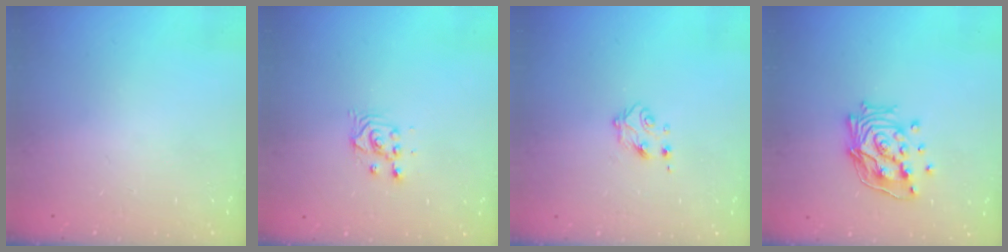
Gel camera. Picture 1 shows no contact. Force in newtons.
{"total": 2.8, "press": 2.8, "slide": 0.1}
{"total": 4.6, "press": 4.5, "slide": 0.6}
{"total": 14.9, "press": 14.8, "slide": 1.4}